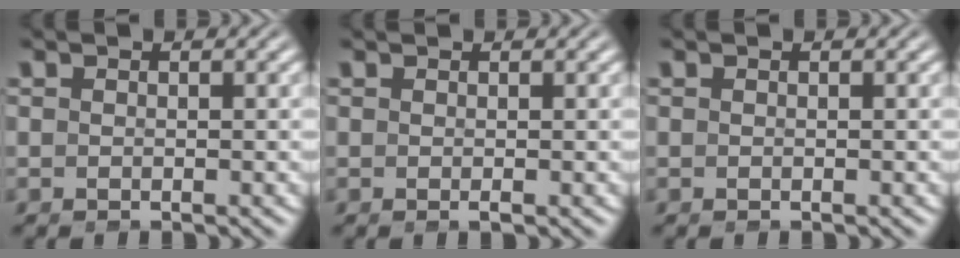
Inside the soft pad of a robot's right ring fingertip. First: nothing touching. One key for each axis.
{"total": 0.6, "fx": 0.1, "fy": -0.5, "fz": 0.2, "tx": 0.006, "ty": 0.003, "tz": 0.002}
{"total": 0.0}